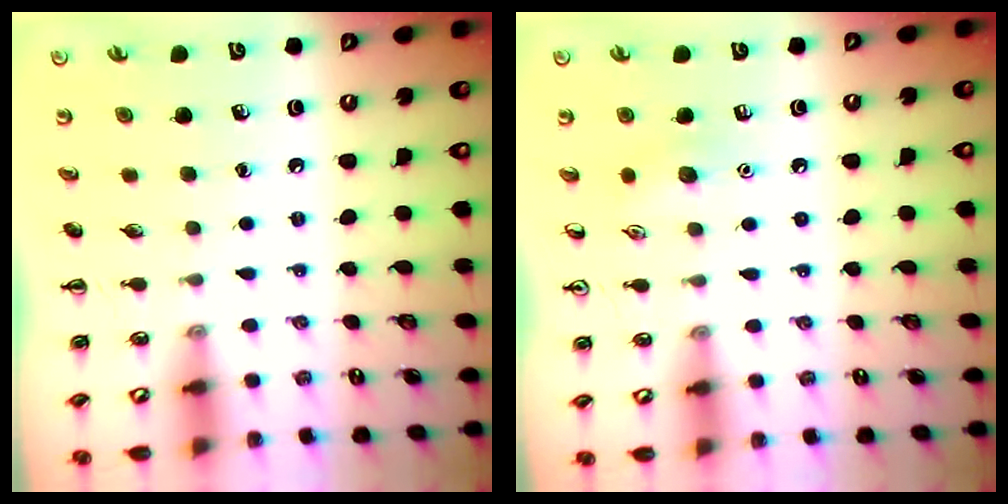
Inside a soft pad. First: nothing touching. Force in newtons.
{"total": 6.8, "press": 6.6, "slide": 1.6}